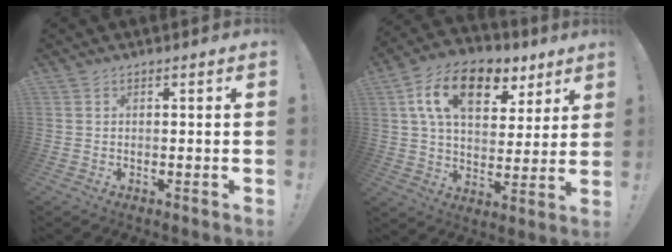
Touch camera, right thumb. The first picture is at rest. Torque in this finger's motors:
{"motor_torque": [1.49, 3.03, 0.54, -0.17, 0.26]}